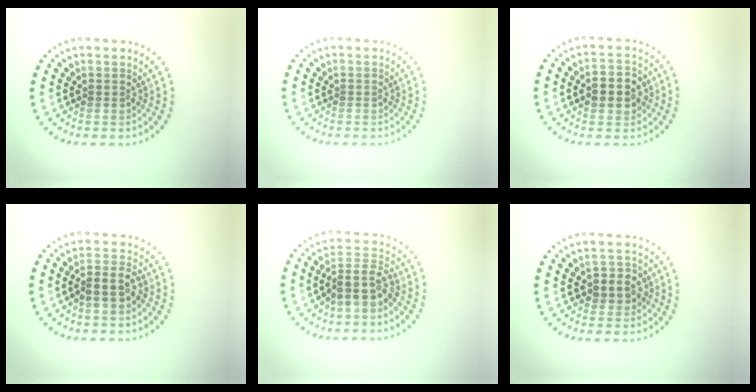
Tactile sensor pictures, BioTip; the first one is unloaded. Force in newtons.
{"total": 0.0}
{"total": 3.4, "press": 3.4, "slide": 0.1}
{"total": 2.7, "press": 2.5, "slide": 1.2}
{"total": 3.8, "press": 3.1, "slide": 2.1}
{"total": 2.6, "press": 2.5, "slide": 0.9}